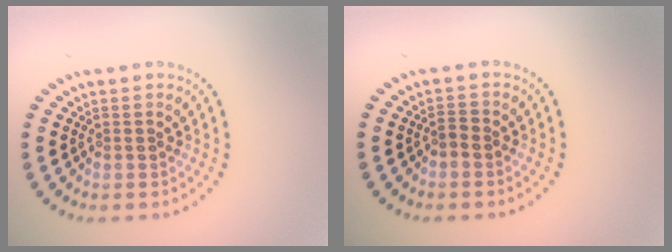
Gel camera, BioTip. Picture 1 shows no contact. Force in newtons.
{"total": 0.9, "press": 0.7, "slide": 0.6}